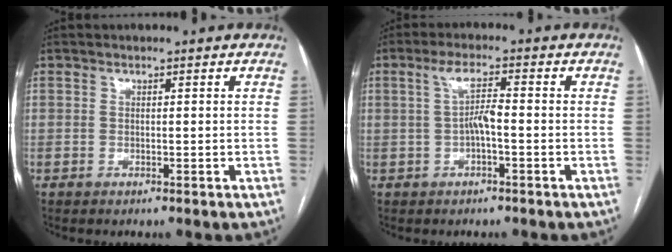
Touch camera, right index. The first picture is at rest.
{"total": 3.8, "force": [-0.2, 0.5, 3.8], "torque": [-0.071, 0.010, 0.000]}